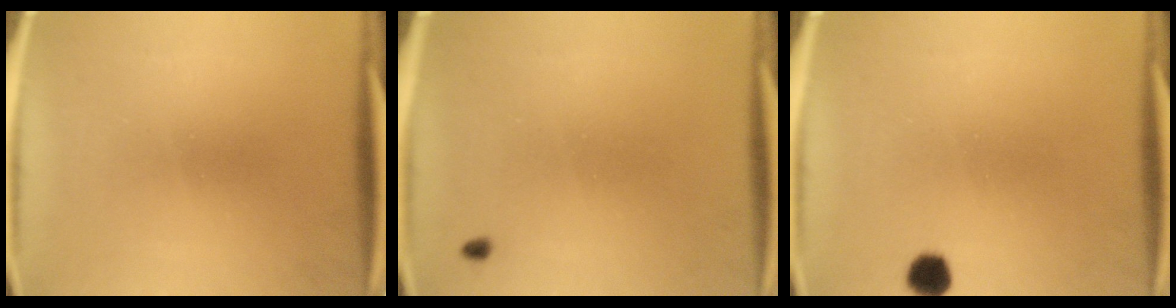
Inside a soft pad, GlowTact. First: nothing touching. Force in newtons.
{"total": 0.6}
{"total": 3.3}